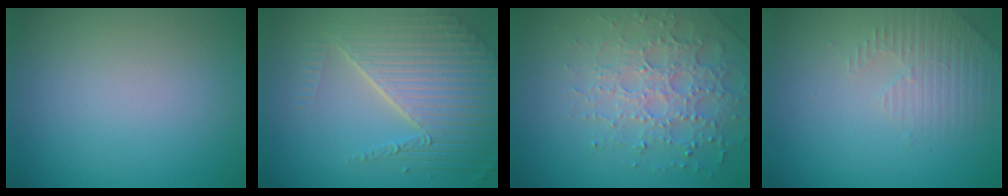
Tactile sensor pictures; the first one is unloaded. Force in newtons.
{"total": 8.6, "press": 5.7, "slide": 6.5}
{"total": 3.9, "press": 3.9, "slide": 0.6}
{"total": 2.8, "press": 2.7, "slide": 0.8}